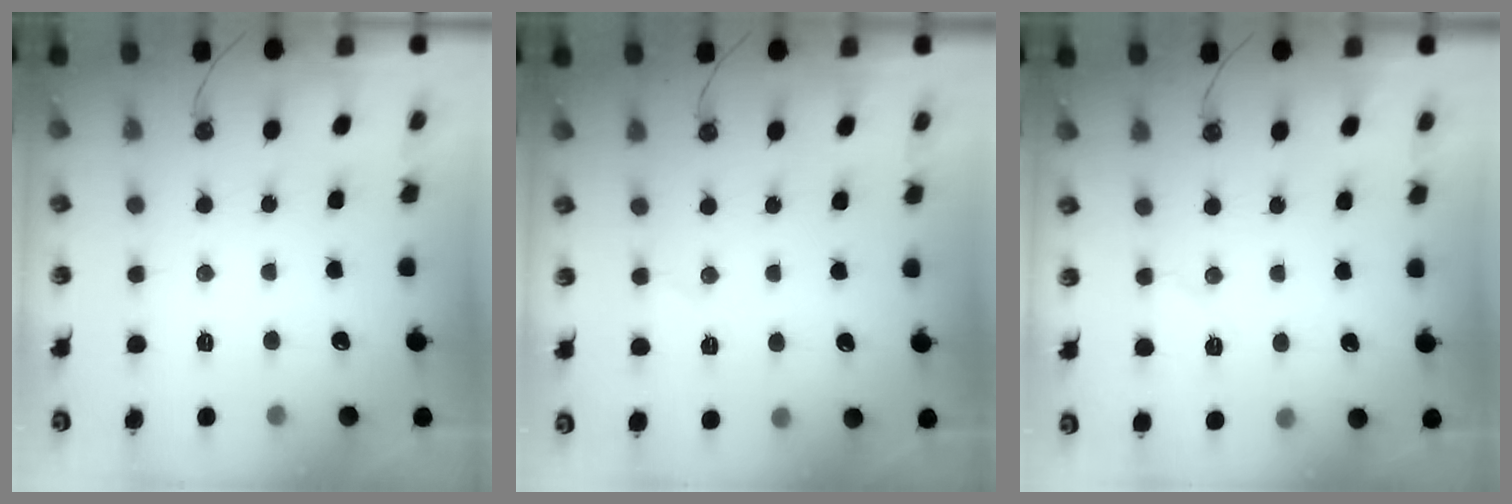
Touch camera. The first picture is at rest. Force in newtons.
{"total": 3.9, "press": 3.3, "slide": 1.9}
{"total": 6.0, "press": 5.8, "slide": 1.4}